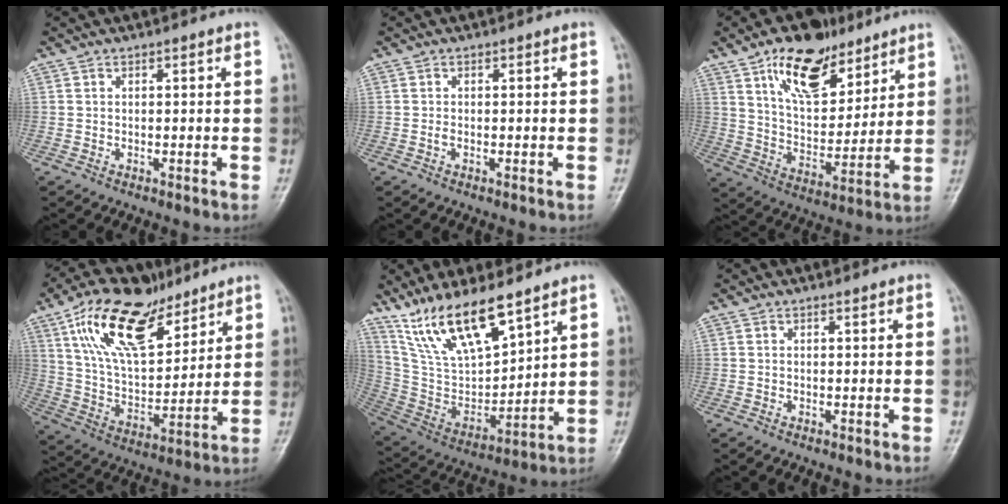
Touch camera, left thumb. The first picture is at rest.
{"total": 0.9, "force": [-0.2, 0.5, 0.7], "torque": [-0.012, 0.002, -0.005]}
{"total": 16.9, "force": [10.1, 8.9, 10.3], "torque": [-0.126, -0.046, 0.175]}
{"total": 20.8, "force": [12.3, 9.9, 13.6], "torque": [-0.205, -0.041, 0.230]}
{"total": 16.8, "force": [12.1, 5.2, 10.5], "torque": [-0.172, -0.054, 0.249]}
{"total": 0.0}